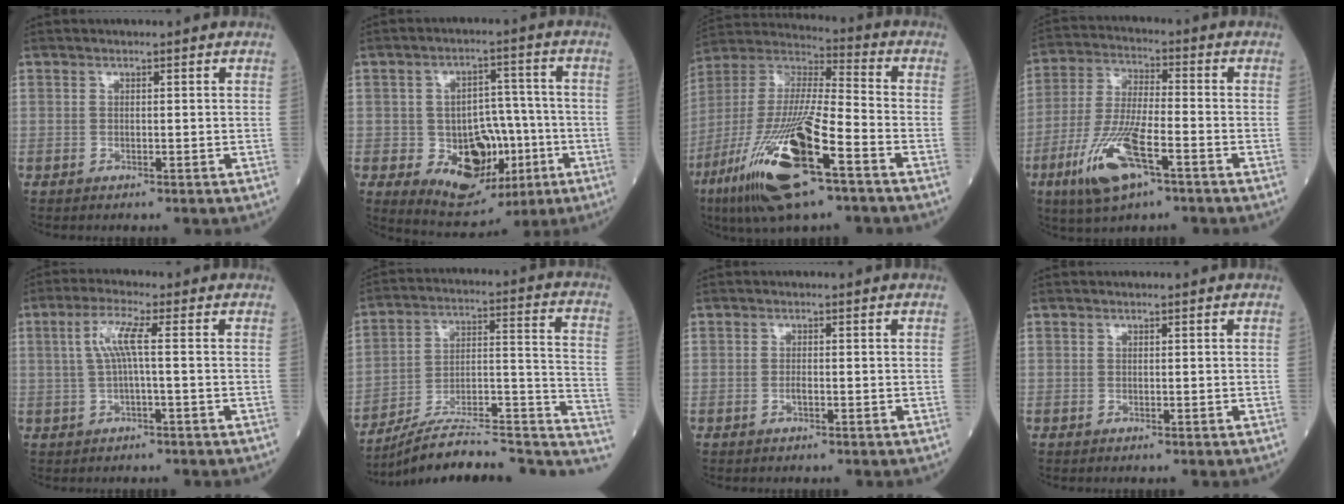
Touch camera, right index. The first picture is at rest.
{"total": 12.0, "force": [-3.4, 7.9, 8.3], "torque": [-0.127, 0.015, -0.040]}
{"total": 21.5, "force": [-10.1, 3.1, 18.7], "torque": [-0.408, -0.047, -0.188]}
{"total": 12.4, "force": [-6.0, 2.8, 10.5], "torque": [-0.223, -0.016, -0.111]}
{"total": 4.7, "force": [0.6, 0.2, 4.7], "torque": [-0.099, 0.015, 0.013]}
{"total": 22.1, "force": [-18.5, 4.1, 11.3], "torque": [-0.112, 0.044, -0.274]}
{"total": 0.9, "force": [-0.4, 0.2, 0.8], "torque": [-0.019, 0.000, -0.008]}
{"total": 0.0}